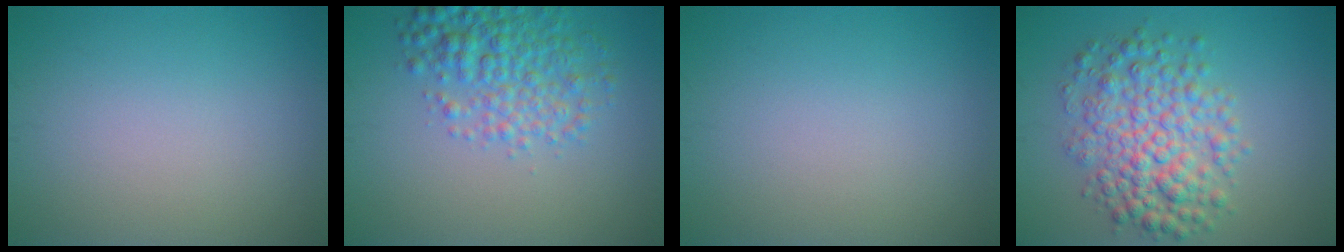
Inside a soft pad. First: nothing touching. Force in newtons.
{"total": 4.7, "press": 4.7, "slide": 0.1}
{"total": 0.0}
{"total": 6.4, "press": 6.4, "slide": 0.1}